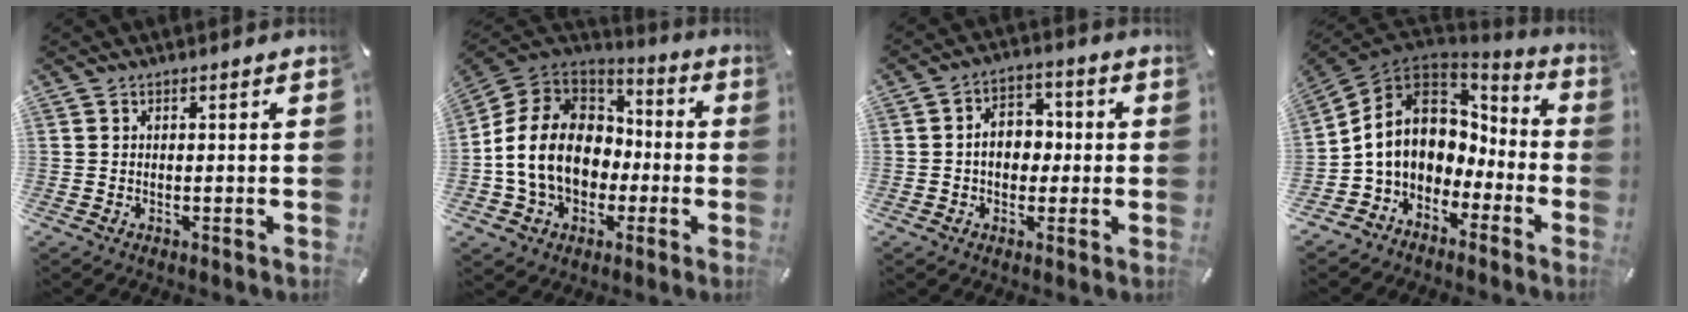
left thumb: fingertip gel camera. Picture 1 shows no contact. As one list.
[{"total": 16.5, "force": [-2.8, 13.5, 9.1], "torque": [-0.202, 0.029, -0.045]}, {"total": 7.6, "force": [-0.5, 5.9, 4.8], "torque": [-0.077, 0.008, -0.014]}, {"total": 13.4, "force": [0.2, 11.2, 7.4], "torque": [-0.161, 0.002, 0.001]}]